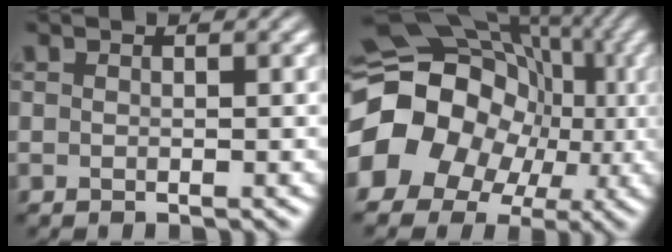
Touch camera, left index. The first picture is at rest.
{"total": 15.2, "force": [-1.7, 12.9, 7.8], "torque": [-0.143, -0.002, -0.045]}